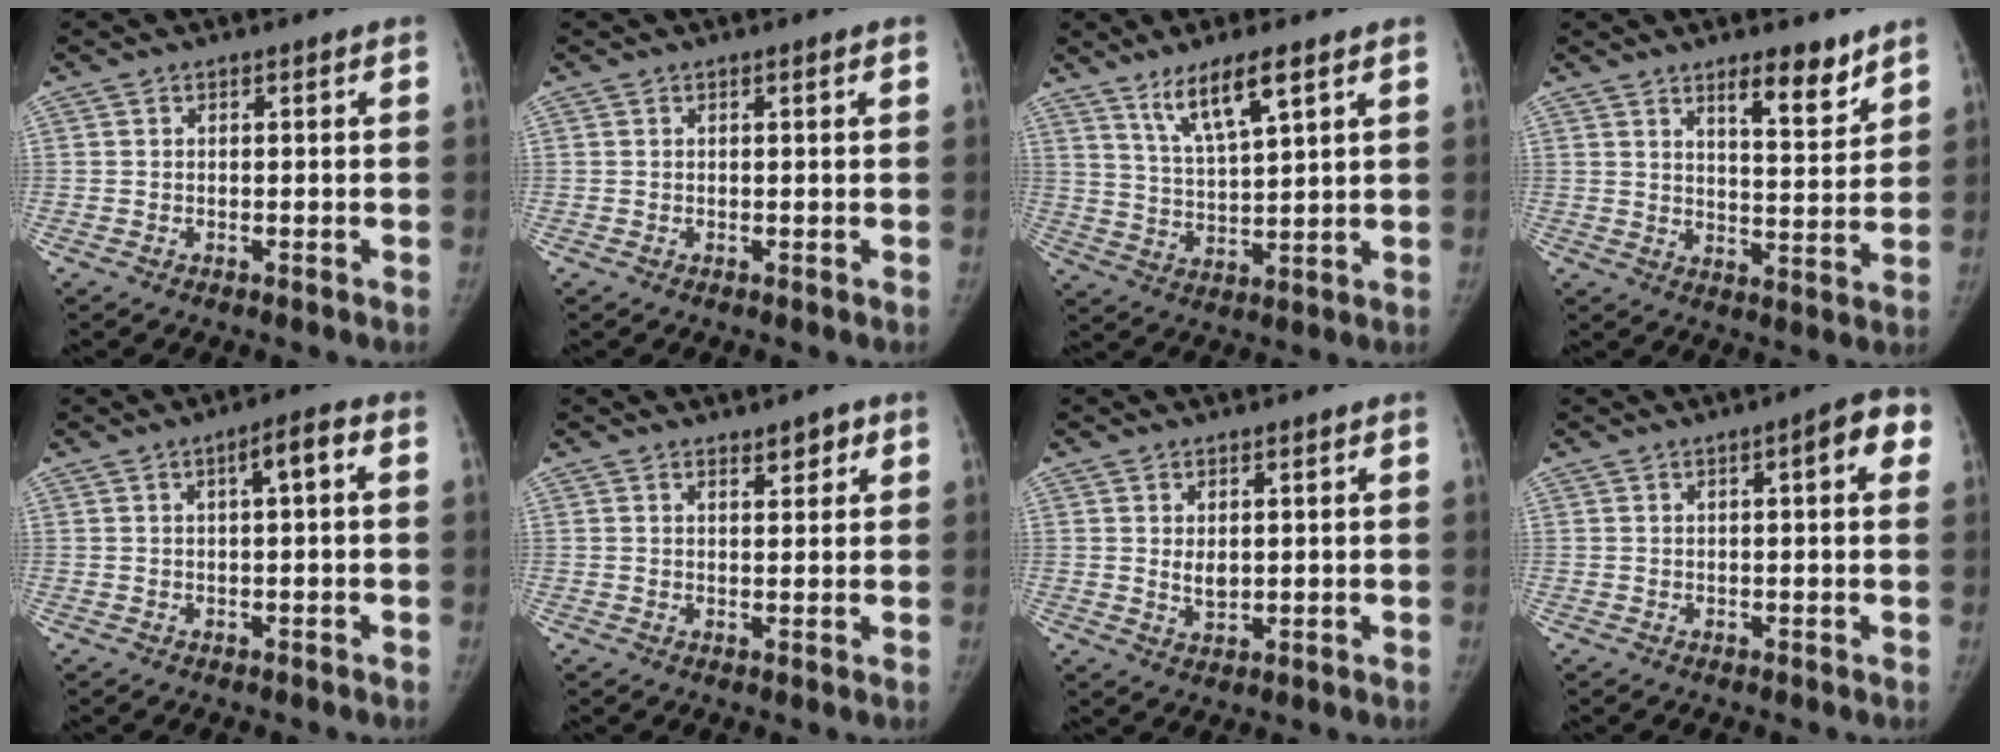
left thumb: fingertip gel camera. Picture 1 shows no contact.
{"total": 0.7, "force": [0.3, 0.0, 0.6], "torque": [-0.010, 0.001, 0.005]}
{"total": 9.2, "force": [5.8, 1.9, 6.9], "torque": [-0.123, -0.032, 0.115]}
{"total": 8.6, "force": [6.1, 2.6, 5.4], "torque": [-0.056, -0.047, 0.095]}
{"total": 3.9, "force": [0.7, 0.9, 3.7], "torque": [-0.050, 0.017, 0.004]}
{"total": 2.4, "force": [1.7, 1.1, 1.3], "torque": [-0.002, -0.009, 0.026]}
{"total": 2.8, "force": [0.7, 1.7, 2.1], "torque": [-0.024, -0.011, 0.017]}
{"total": 5.9, "force": [1.8, 1.6, 5.3], "torque": [-0.046, 0.007, 0.010]}